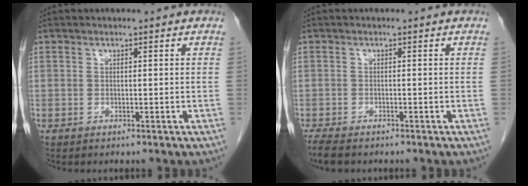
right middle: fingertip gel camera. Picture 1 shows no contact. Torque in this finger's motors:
{"motor_torque": [0.34, -0.15, 0.00, 0.02]}